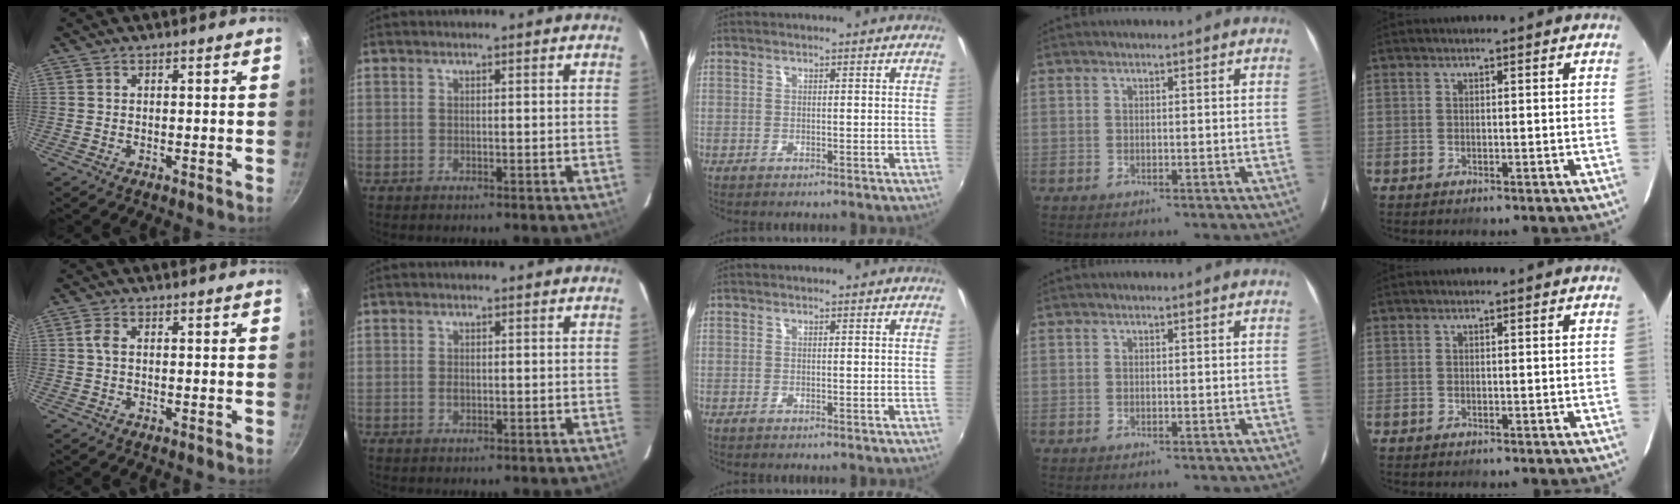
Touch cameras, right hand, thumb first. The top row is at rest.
{"thumb": {"total": 2.0, "force": [0.2, 1.1, 1.6], "torque": [-0.039, 0.006, 0.001]}, "index": {"total": 1.2, "force": [-0.1, 1.0, 0.6], "torque": [-0.011, 0.001, -0.002]}}